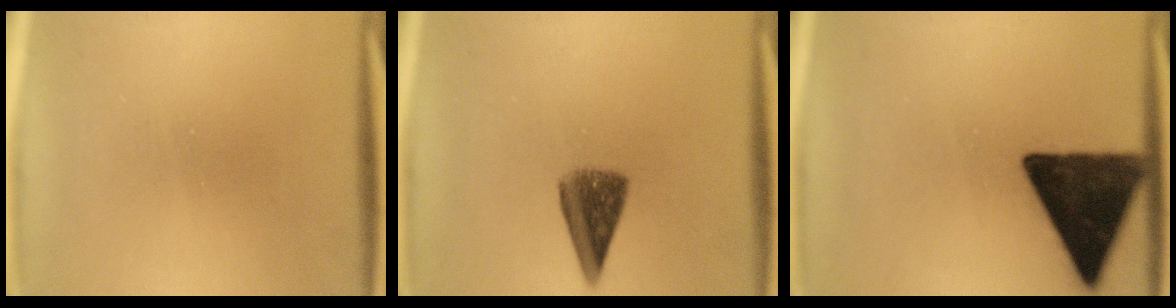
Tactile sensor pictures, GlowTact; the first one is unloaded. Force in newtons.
{"total": 5.6}
{"total": 13.0}